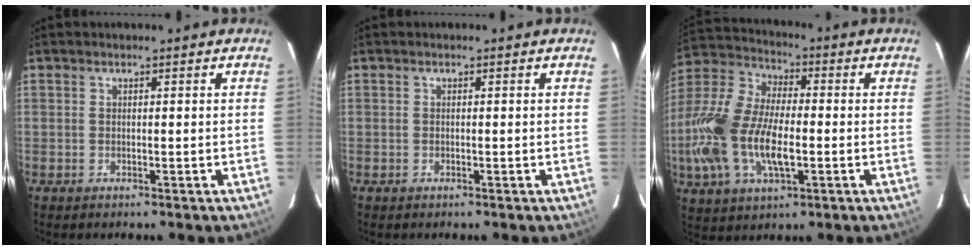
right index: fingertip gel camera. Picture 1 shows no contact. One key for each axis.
{"total": 0.0}
{"total": 19.8, "fx": -4.0, "fy": 9.7, "fz": 16.8, "tx": -0.369, "ty": -0.005, "tz": -0.073}